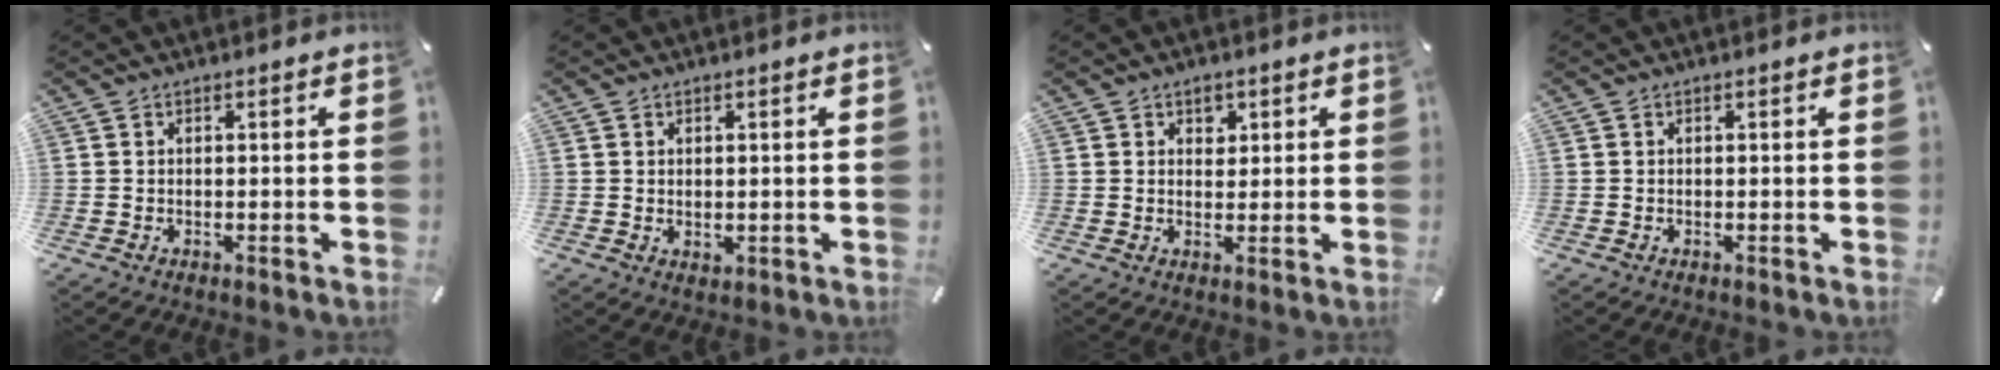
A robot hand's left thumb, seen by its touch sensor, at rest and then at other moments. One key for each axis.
{"total": 1.7, "fx": 1.1, "fy": 1.3, "fz": 0.2, "tx": 0.002, "ty": -0.001, "tz": 0.017}
{"total": 2.8, "fx": 1.3, "fy": 2.2, "fz": 1.1, "tx": 0.008, "ty": -0.010, "tz": 0.015}
{"total": 0.0}